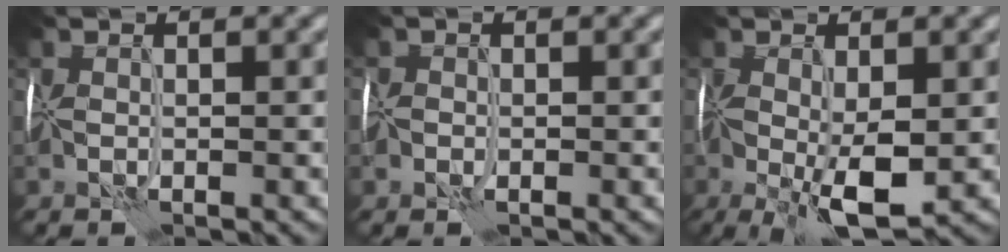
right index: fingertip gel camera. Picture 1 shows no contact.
{"total": 0.8, "force": [-0.5, 0.7, 0.0], "torque": [0.000, -0.004, -0.009]}
{"total": 6.7, "force": [-2.3, 2.5, 5.8], "torque": [-0.119, -0.013, -0.037]}